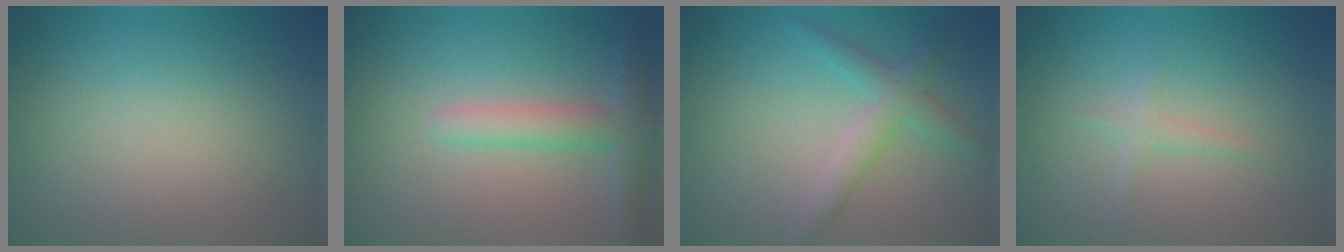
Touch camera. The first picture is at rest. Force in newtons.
{"total": 3.1, "press": 3.1, "slide": 0.1}
{"total": 3.0, "press": 3.0, "slide": 0.1}
{"total": 1.2, "press": 1.2, "slide": 0.1}